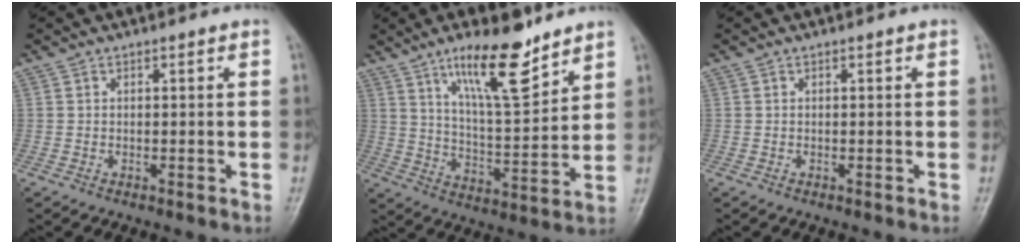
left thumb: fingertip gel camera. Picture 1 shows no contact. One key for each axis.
{"total": 14.3, "fx": 9.7, "fy": 3.8, "fz": 9.8, "tx": -0.143, "ty": -0.065, "tz": 0.172}
{"total": 0.0}